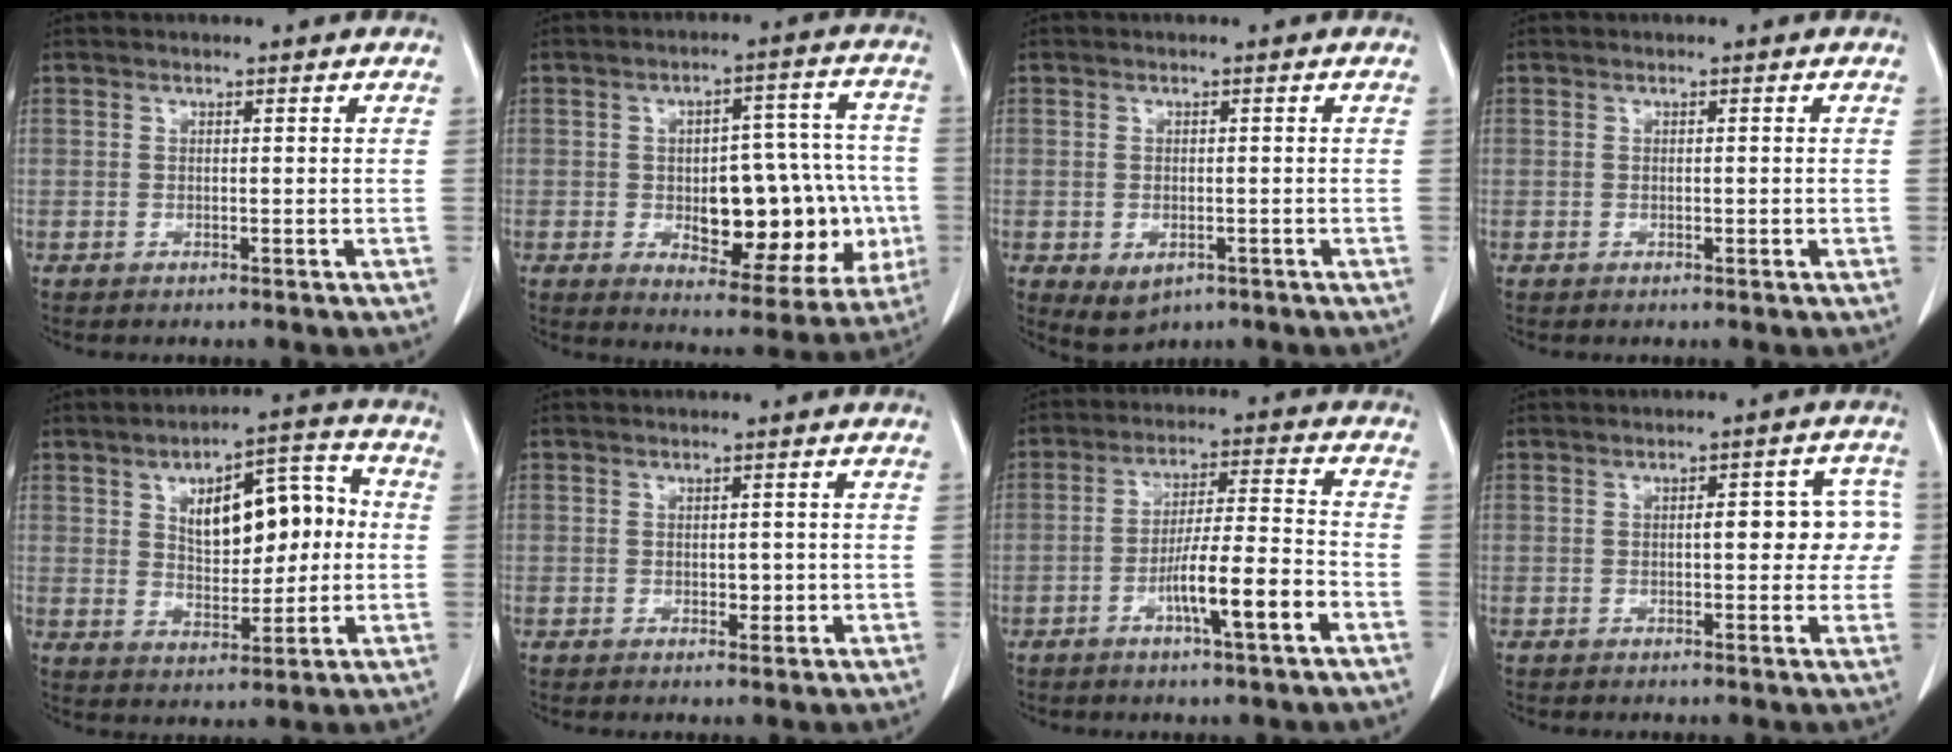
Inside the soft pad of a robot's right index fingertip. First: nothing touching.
{"total": 17.5, "force": [-3.1, 7.9, 15.4], "torque": [-0.181, 0.032, -0.019]}
{"total": 3.5, "force": [-1.4, 2.4, 2.2], "torque": [-0.036, -0.005, -0.006]}
{"total": 0.5, "force": [-0.1, 0.3, 0.4], "torque": [-0.007, 0.000, -0.001]}
{"total": 12.4, "force": [1.8, 5.5, 11.0], "torque": [-0.158, 0.032, 0.036]}
{"total": 1.8, "force": [-0.3, 1.2, 1.4], "torque": [-0.017, 0.001, 0.000]}
{"total": 9.9, "force": [-4.3, 0.4, 8.9], "torque": [-0.152, 0.005, -0.072]}
{"total": 7.3, "force": [0.3, 2.9, 6.7], "torque": [-0.072, 0.030, 0.003]}